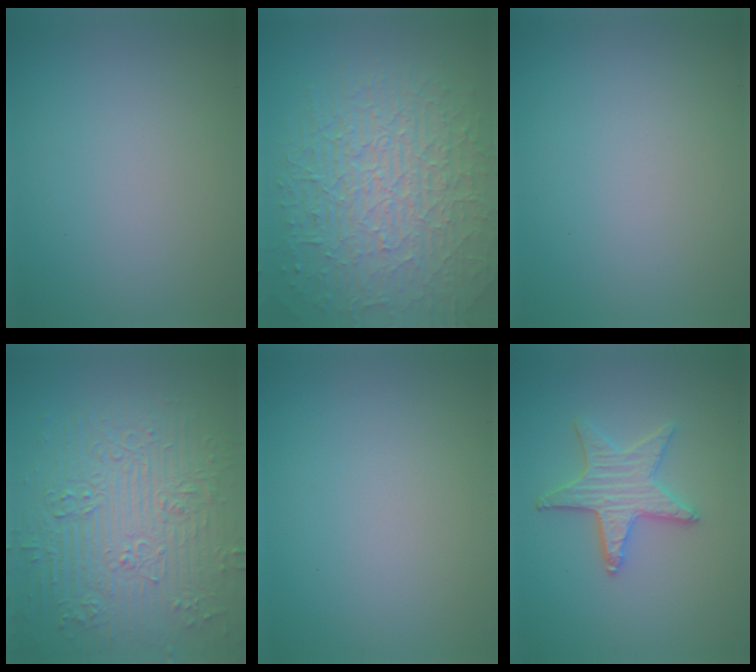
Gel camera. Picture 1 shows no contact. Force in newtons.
{"total": 10.0, "press": 6.5, "slide": 7.6}
{"total": 0.0}
{"total": 9.8, "press": 6.9, "slide": 7.0}
{"total": 0.0}
{"total": 4.0, "press": 3.6, "slide": 1.9}